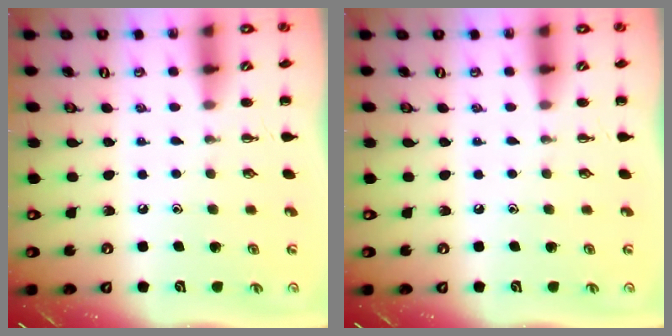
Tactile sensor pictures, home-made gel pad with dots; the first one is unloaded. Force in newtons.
{"total": 0.0}